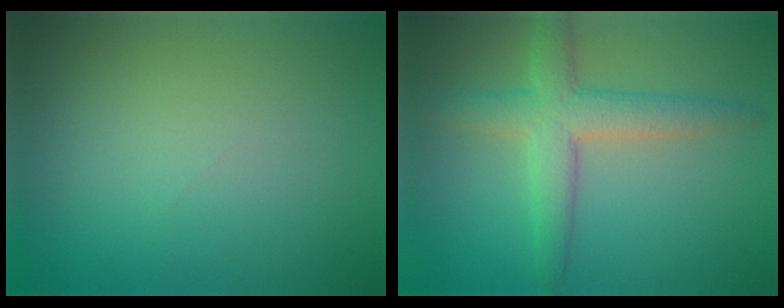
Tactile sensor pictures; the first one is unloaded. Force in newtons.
{"total": 4.6, "press": 4.6, "slide": 0.2}